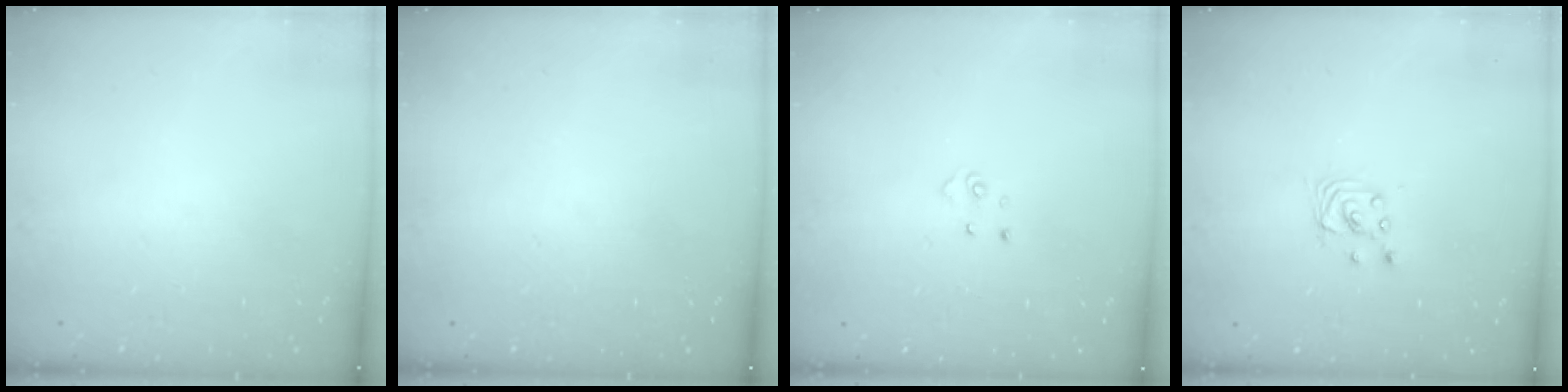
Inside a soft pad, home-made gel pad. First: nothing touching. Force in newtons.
{"total": 0.0}
{"total": 4.1, "press": 4.1, "slide": 0.4}
{"total": 2.8, "press": 2.8, "slide": 0.2}